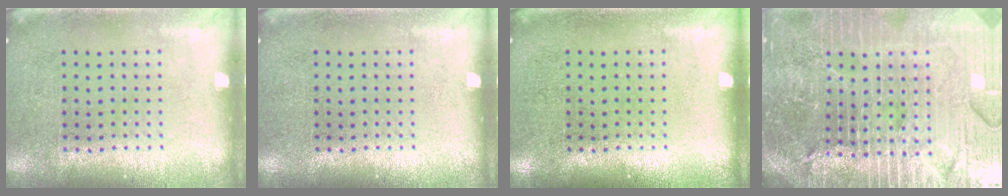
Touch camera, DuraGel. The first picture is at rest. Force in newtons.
{"total": 0.0}
{"total": 0.0}
{"total": 6.1, "press": 5.4, "slide": 2.8}